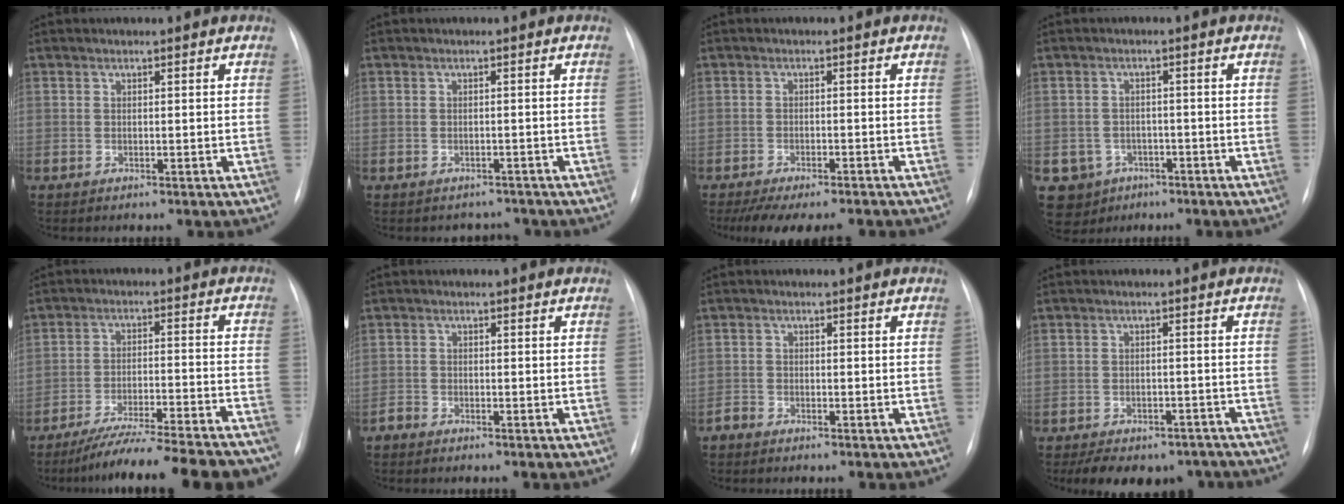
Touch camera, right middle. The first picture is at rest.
{"total": 2.3, "force": [-2.0, 1.1, -0.5], "torque": [0.004, 0.009, -0.026]}
{"total": 12.4, "force": [-10.6, 2.8, 5.7], "torque": [-0.090, -0.004, -0.139]}
{"total": 5.9, "force": [-2.9, 5.1, 0.7], "torque": [-0.012, 0.009, -0.037]}
{"total": 21.0, "force": [-18.8, 1.6, 9.3], "torque": [-0.108, -0.011, -0.268]}
{"total": 1.3, "force": [-1.2, 0.5, 0.1], "torque": [-0.005, 0.001, -0.025]}
{"total": 1.4, "force": [-1.3, 0.4, 0.1], "torque": [-0.004, 0.000, -0.025]}
{"total": 13.1, "force": [-10.4, 6.5, 4.7], "torque": [-0.078, 0.012, -0.124]}